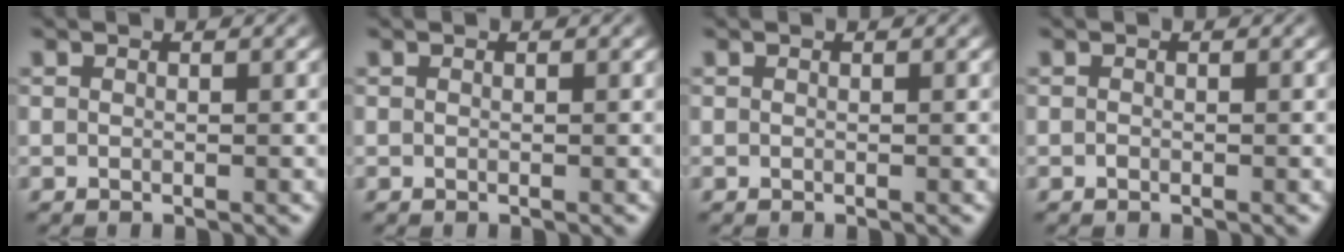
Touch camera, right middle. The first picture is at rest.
{"total": 0.0}
{"total": 0.0}
{"total": 0.0}